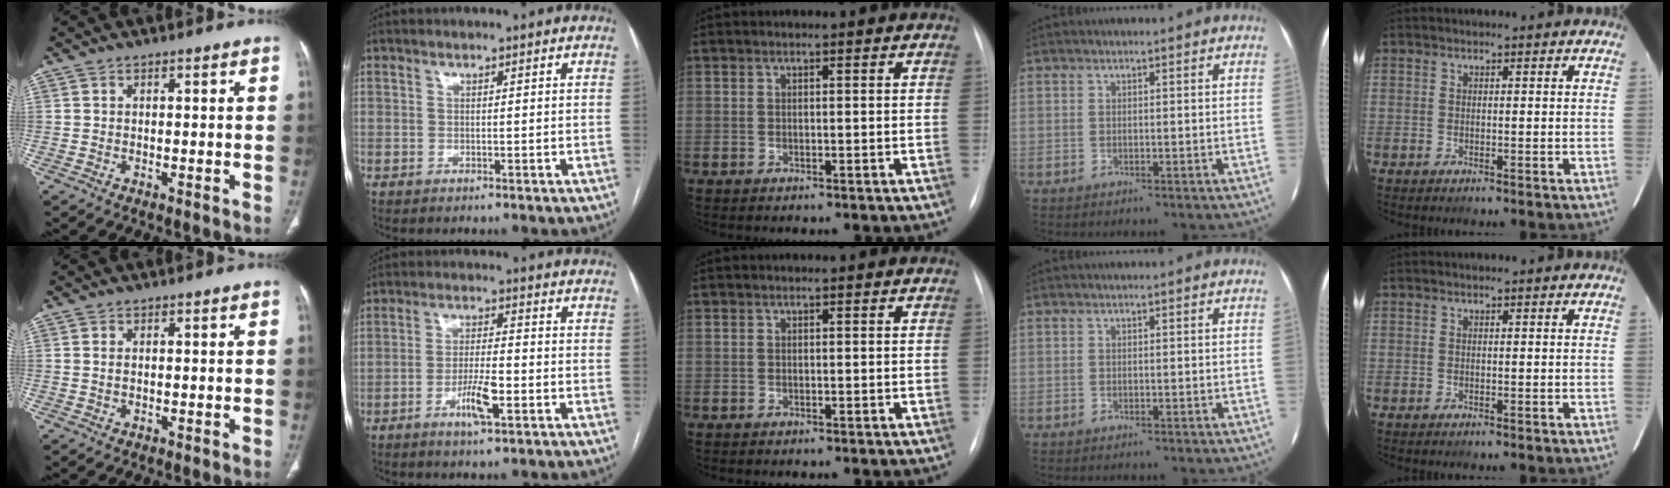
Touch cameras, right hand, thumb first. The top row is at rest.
{"thumb": {"total": 0.8, "force": [0.1, 0.4, 0.7], "torque": [-0.021, 0.000, 0.006]}, "index": {"total": 5.8, "force": [-2.4, 0.9, 5.2], "torque": [-0.098, -0.004, -0.043]}}